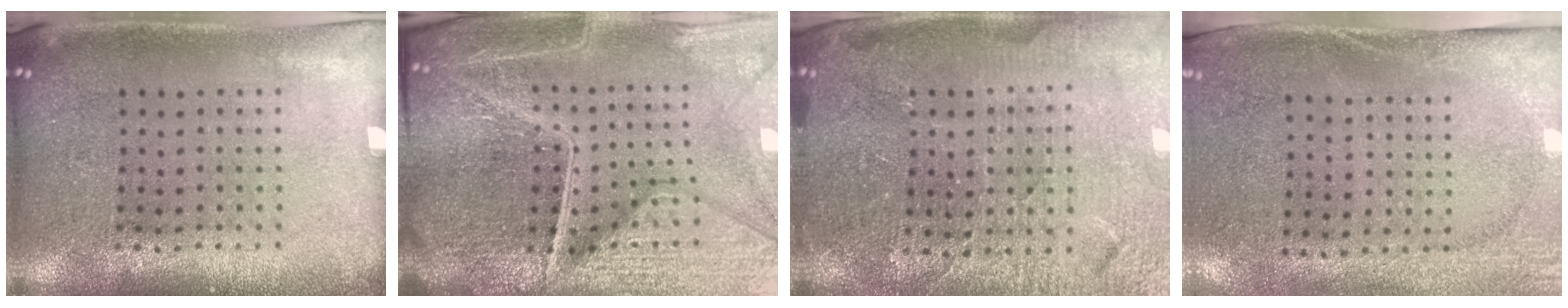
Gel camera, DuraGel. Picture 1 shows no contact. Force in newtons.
{"total": 6.9, "press": 6.1, "slide": 3.3}
{"total": 4.4, "press": 4.2, "slide": 1.4}
{"total": 2.7, "press": 2.1, "slide": 1.6}